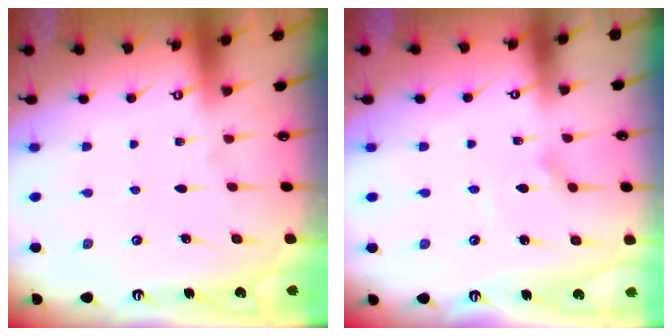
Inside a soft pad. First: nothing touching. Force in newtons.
{"total": 2.6, "press": 2.6, "slide": 0.1}